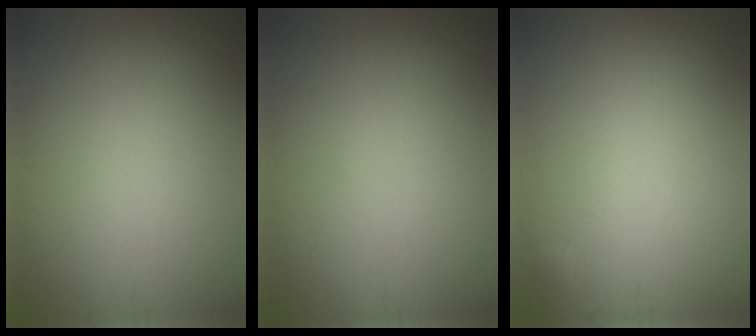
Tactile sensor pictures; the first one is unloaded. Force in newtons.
{"total": 0.0}
{"total": 0.0}